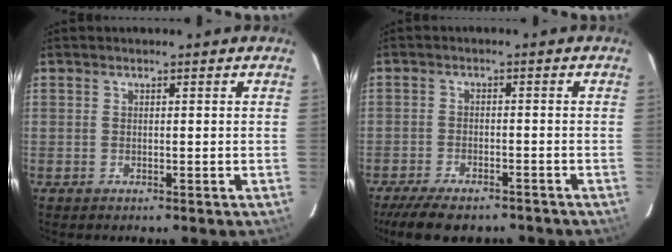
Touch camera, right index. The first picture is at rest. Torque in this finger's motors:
{"motor_torque": [1.11, -1.03, 0.47, 0.10]}